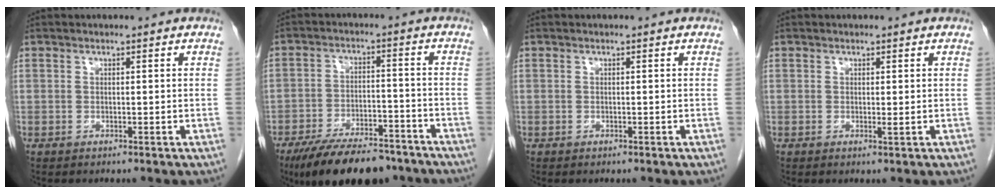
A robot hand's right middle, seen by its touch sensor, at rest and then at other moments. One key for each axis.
{"total": 14.2, "fx": -11.3, "fy": 4.9, "fz": 7.2, "tx": -0.106, "ty": -0.001, "tz": -0.178}
{"total": 0.0}
{"total": 0.6, "fx": 0.2, "fy": -0.1, "fz": 0.5, "tx": -0.013, "ty": -0.005, "tz": 0.004}